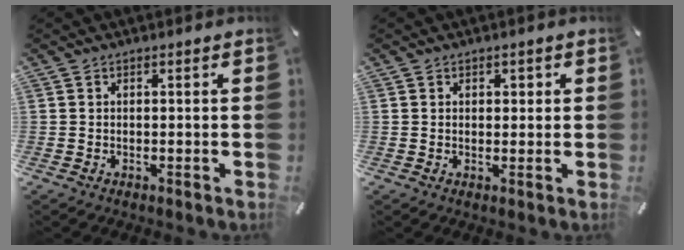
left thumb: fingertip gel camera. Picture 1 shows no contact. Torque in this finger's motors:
{"motor_torque": [-0.22, -0.43, -0.08, 0.07, -0.01]}